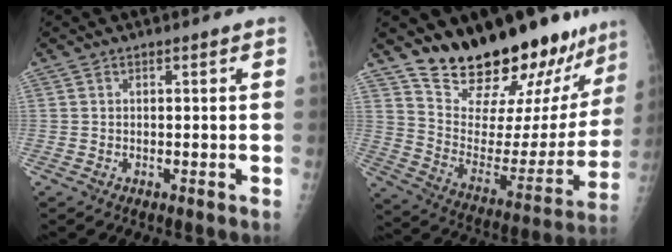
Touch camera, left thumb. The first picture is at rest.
{"total": 25.0, "force": [21.8, 7.2, 10.0], "torque": [-0.116, -0.158, 0.317]}